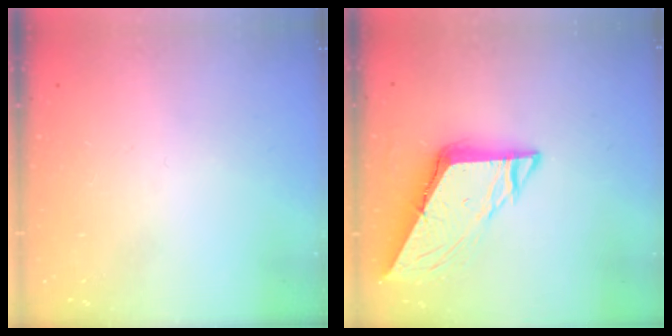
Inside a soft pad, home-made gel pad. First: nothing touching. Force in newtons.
{"total": 8.9, "press": 8.9, "slide": 1.0}